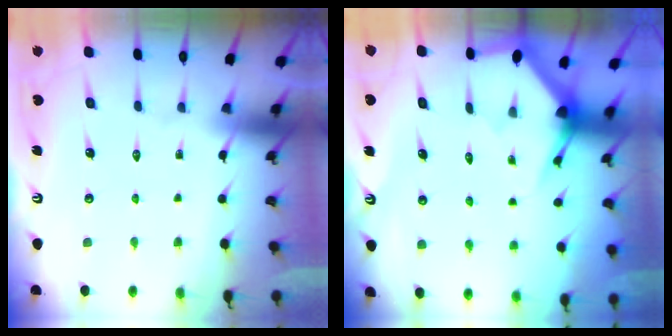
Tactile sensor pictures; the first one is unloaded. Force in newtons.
{"total": 3.4, "press": 3.4, "slide": 0.1}